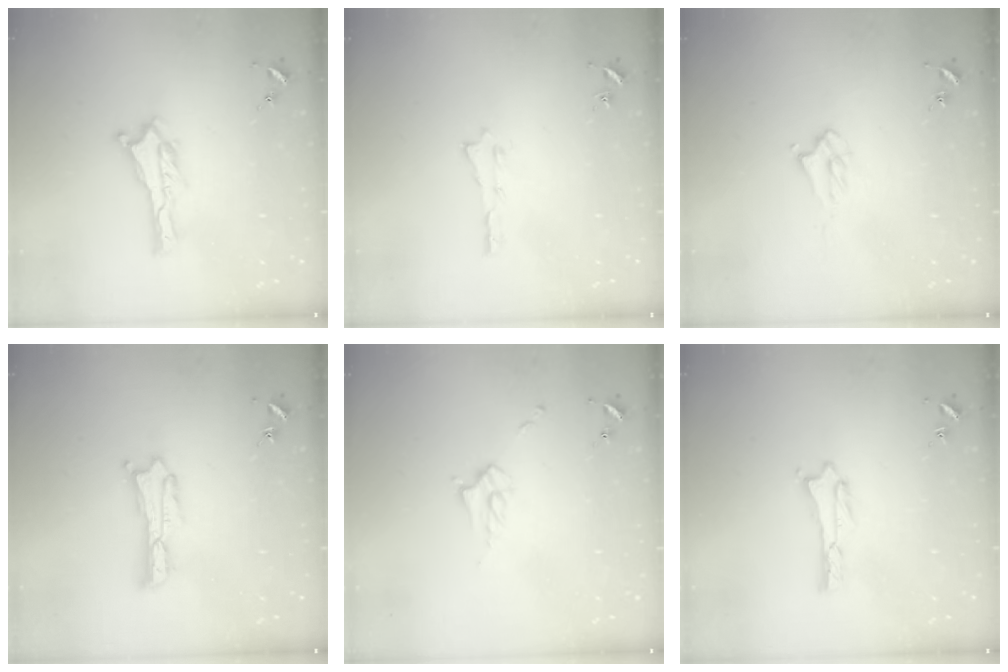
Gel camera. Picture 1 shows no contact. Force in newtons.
{"total": 0.0}
{"total": 2.2, "press": 2.2, "slide": 0.4}
{"total": 0.9, "press": 0.9, "slide": 0.2}
{"total": 2.9, "press": 2.9, "slide": 0.4}
{"total": 0.5, "press": 0.5, "slide": 0.2}